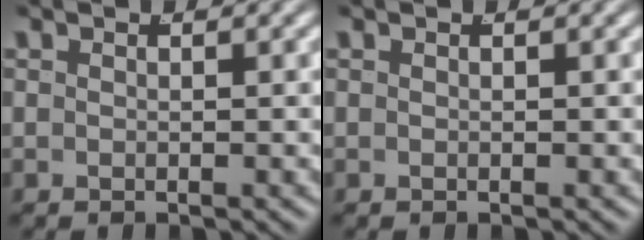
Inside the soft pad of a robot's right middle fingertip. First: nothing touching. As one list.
[{"total": 0.0}]